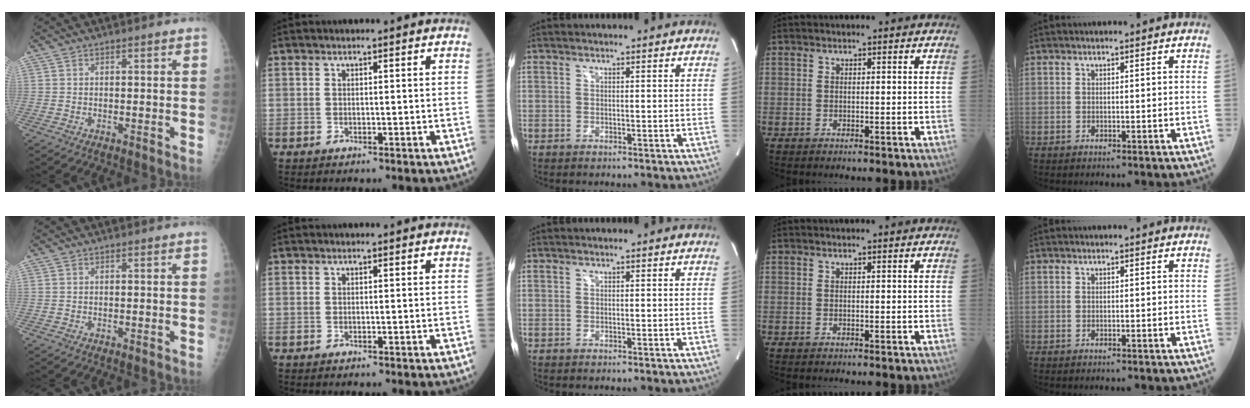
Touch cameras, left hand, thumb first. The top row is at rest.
{}